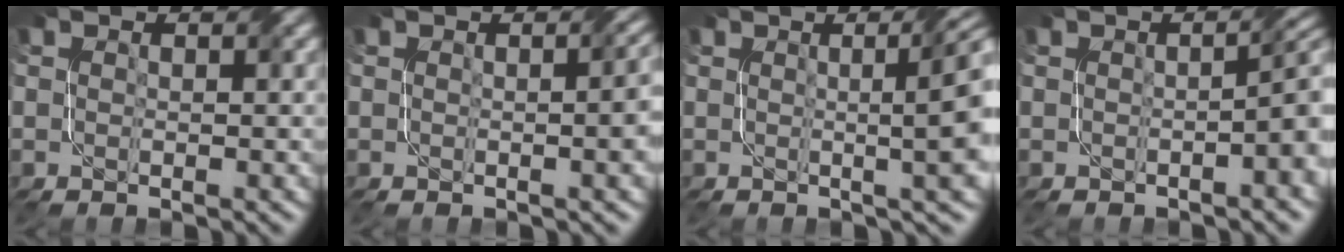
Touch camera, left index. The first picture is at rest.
{"total": 3.9, "force": [0.0, 1.4, 3.6], "torque": [-0.023, 0.012, 0.001]}
{"total": 8.5, "force": [1.3, 2.8, 7.9], "torque": [-0.049, 0.027, 0.002]}
{"total": 4.7, "force": [-0.4, 1.5, 4.4], "torque": [-0.029, 0.014, -0.004]}